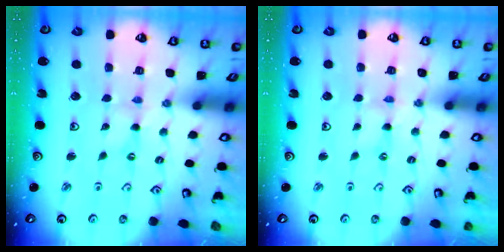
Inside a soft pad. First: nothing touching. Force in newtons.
{"total": 0.0}